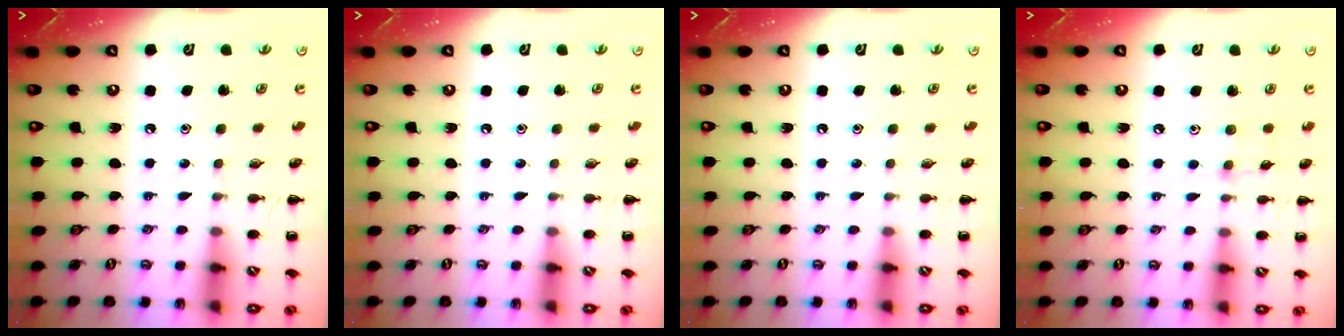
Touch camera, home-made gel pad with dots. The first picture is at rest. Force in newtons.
{"total": 0.0}
{"total": 0.0}
{"total": 3.8, "press": 3.6, "slide": 1.4}